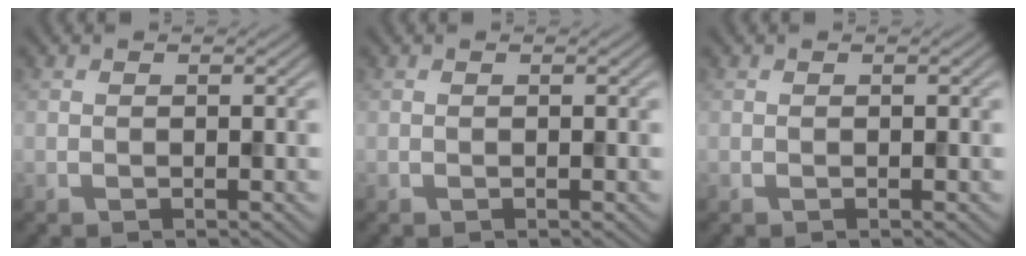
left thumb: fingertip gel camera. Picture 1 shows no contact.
{"total": 0.0}
{"total": 0.0}